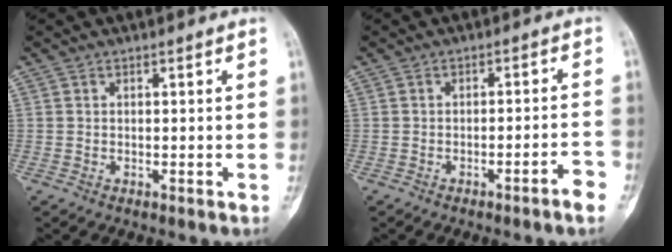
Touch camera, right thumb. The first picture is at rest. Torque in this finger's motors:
{"motor_torque": [-0.33, -0.13, -0.25, -0.07, 0.00]}